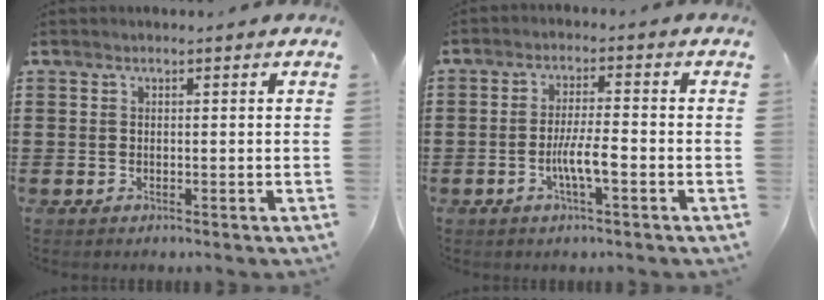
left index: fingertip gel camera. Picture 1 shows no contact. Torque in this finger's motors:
{"motor_torque": [0.75, 0.25, 0.16, 0.11]}